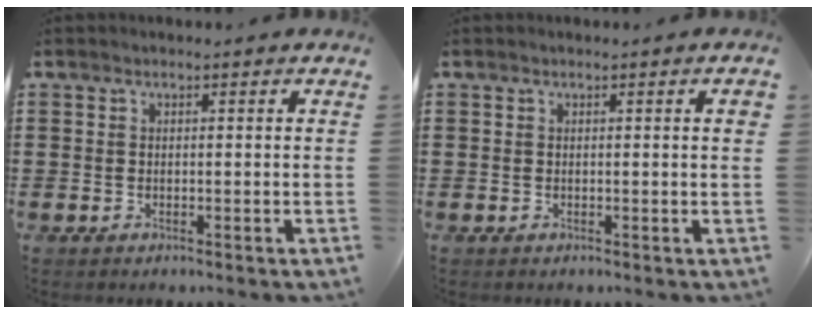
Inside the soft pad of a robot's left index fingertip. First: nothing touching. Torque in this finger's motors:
{"motor_torque": [-0.02, 0.02, 0.09, 0.01]}